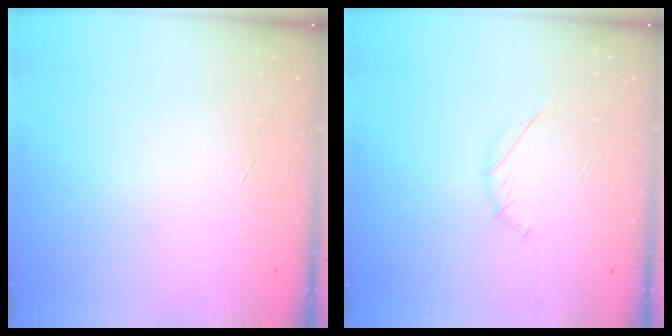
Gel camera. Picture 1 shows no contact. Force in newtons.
{"total": 1.9, "press": 1.8, "slide": 0.6}